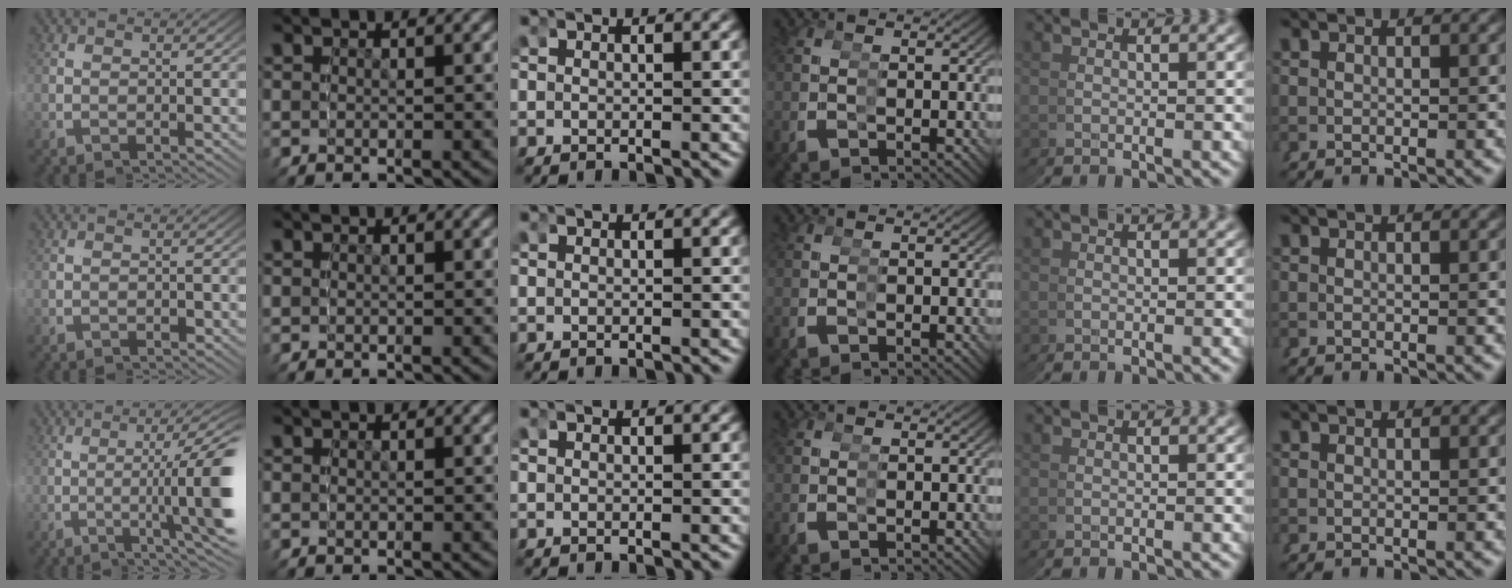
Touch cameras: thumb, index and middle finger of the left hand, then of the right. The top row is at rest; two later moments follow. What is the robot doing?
{"motion": "grasp_and_lifting", "object": "condiment"}